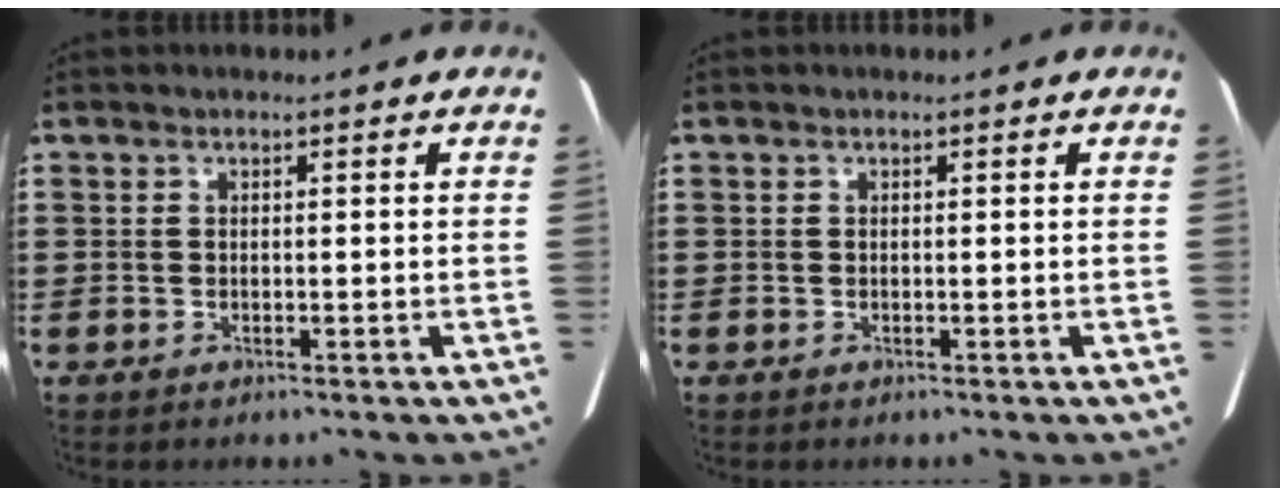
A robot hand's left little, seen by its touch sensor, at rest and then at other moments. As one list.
[{"total": 0.0}]